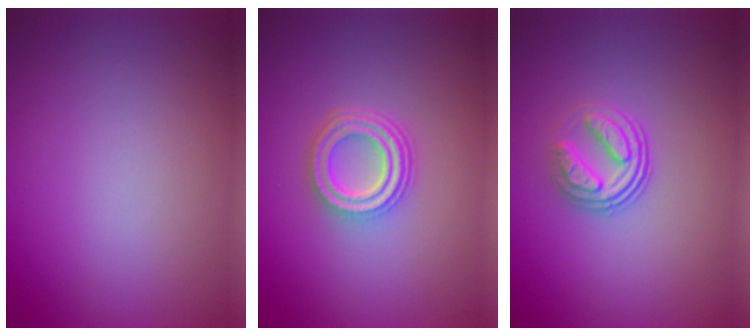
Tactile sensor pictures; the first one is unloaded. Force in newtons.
{"total": 4.0, "press": 3.1, "slide": 2.5}
{"total": 3.1, "press": 2.6, "slide": 1.8}